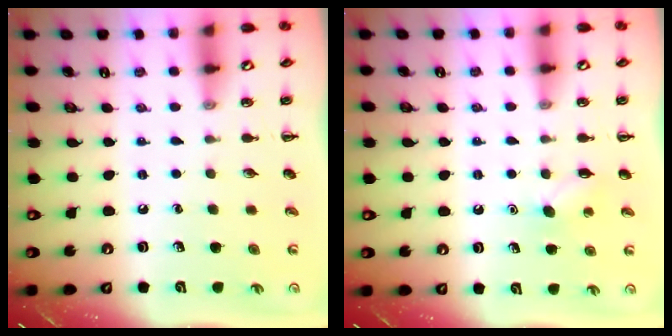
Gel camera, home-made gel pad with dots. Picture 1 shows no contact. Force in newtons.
{"total": 5.3, "press": 5.1, "slide": 1.5}